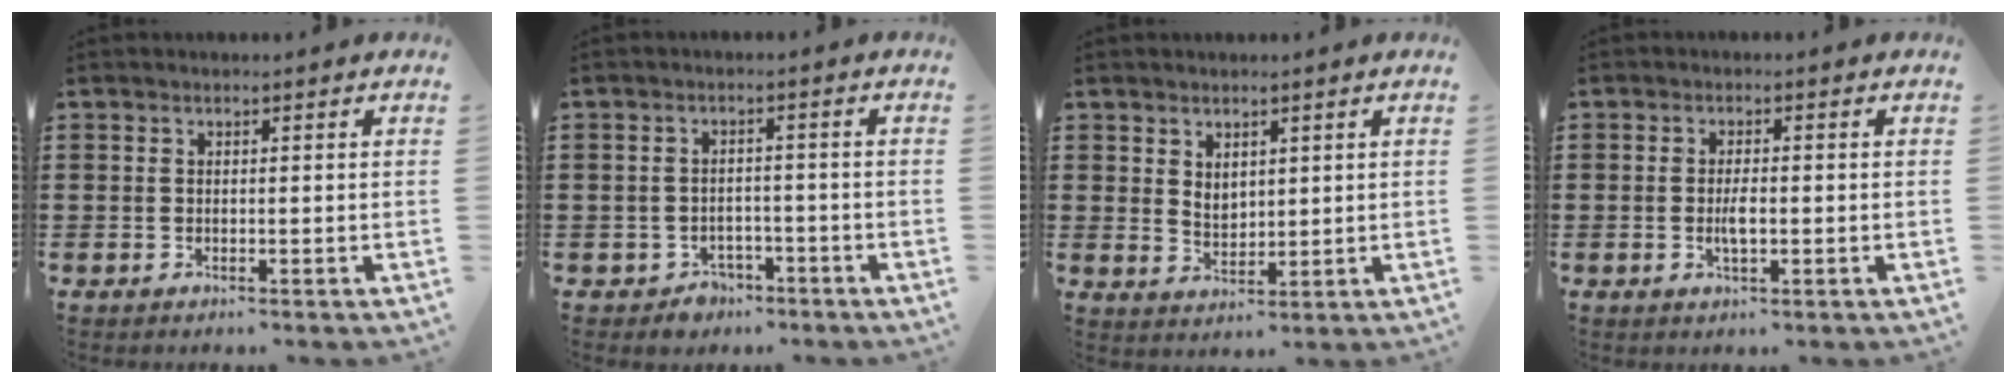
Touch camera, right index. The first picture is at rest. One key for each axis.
{"total": 2.5, "fx": -2.2, "fy": 1.2, "fz": 0.0, "tx": -0.010, "ty": 0.002, "tz": -0.047}
{"total": 2.8, "fx": 1.8, "fy": 1.8, "fz": 1.2, "tx": -0.020, "ty": 0.003, "tz": 0.032}
{"total": 2.8, "fx": -0.5, "fy": 0.9, "fz": 2.6, "tx": -0.056, "ty": -0.002, "tz": -0.011}